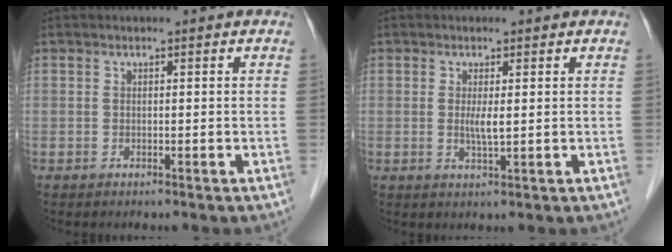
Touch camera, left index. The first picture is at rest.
{"total": 2.3, "force": [0.2, 0.2, 2.2], "torque": [-0.049, -0.005, 0.005]}